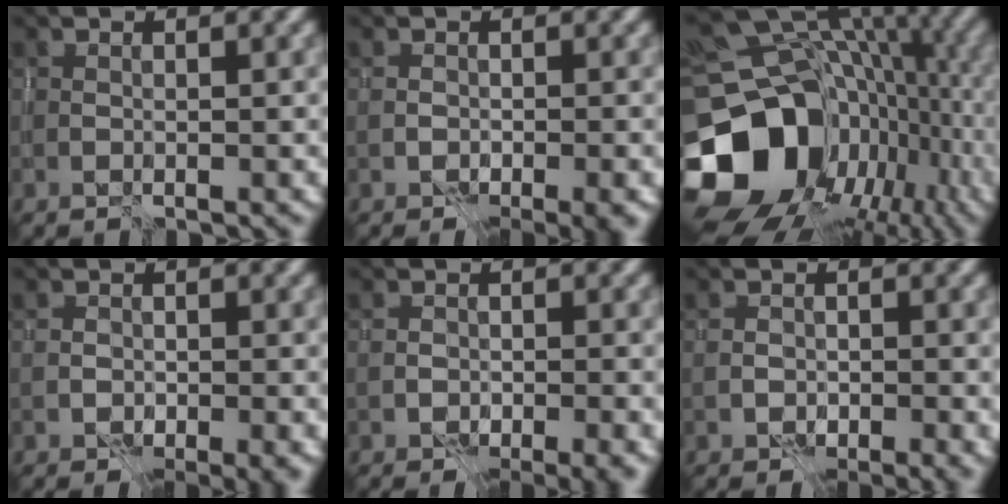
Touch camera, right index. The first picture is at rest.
{"total": 2.5, "force": [-1.3, 1.1, 1.8], "torque": [-0.024, -0.010, -0.016]}
{"total": 20.4, "force": [-6.9, 16.7, 9.5], "torque": [-0.181, -0.029, -0.099]}
{"total": 2.3, "force": [-1.0, 1.3, 1.6], "torque": [-0.025, -0.011, -0.012]}
{"total": 2.8, "force": [-1.6, 1.3, 1.9], "torque": [-0.024, -0.010, -0.022]}
{"total": 2.1, "force": [-1.1, 1.3, 1.2], "torque": [-0.022, -0.010, -0.015]}